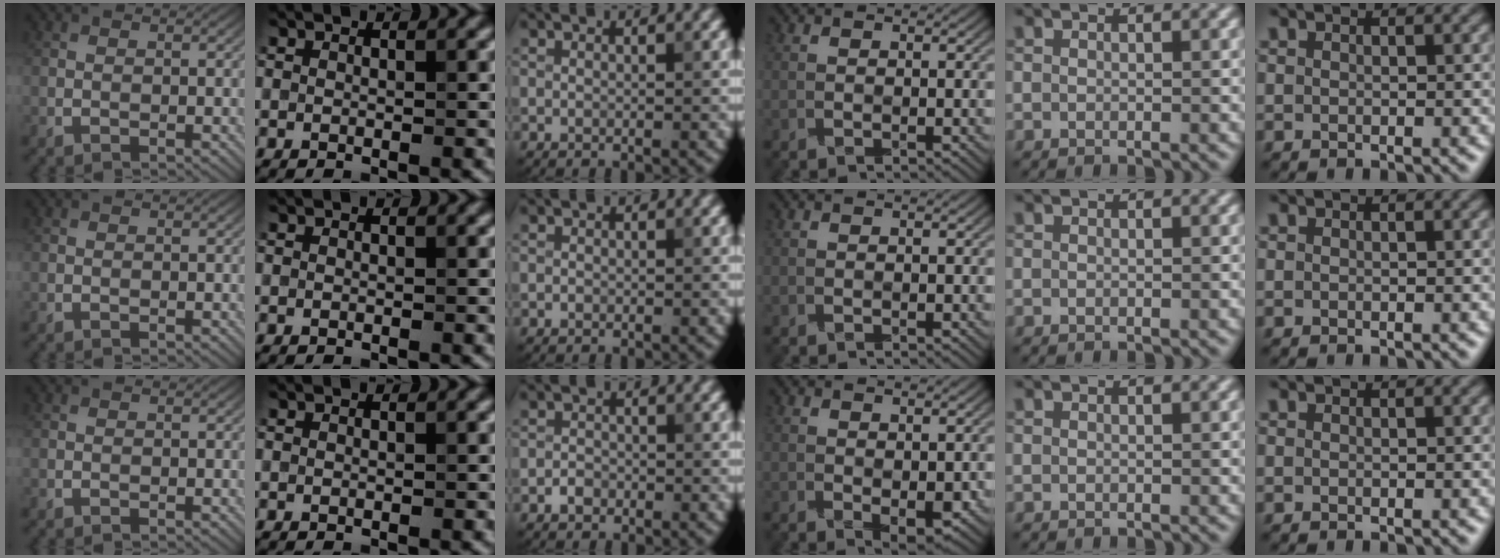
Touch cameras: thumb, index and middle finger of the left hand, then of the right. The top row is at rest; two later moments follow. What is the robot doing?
{"motion": "fold", "object": "plastic wrap"}